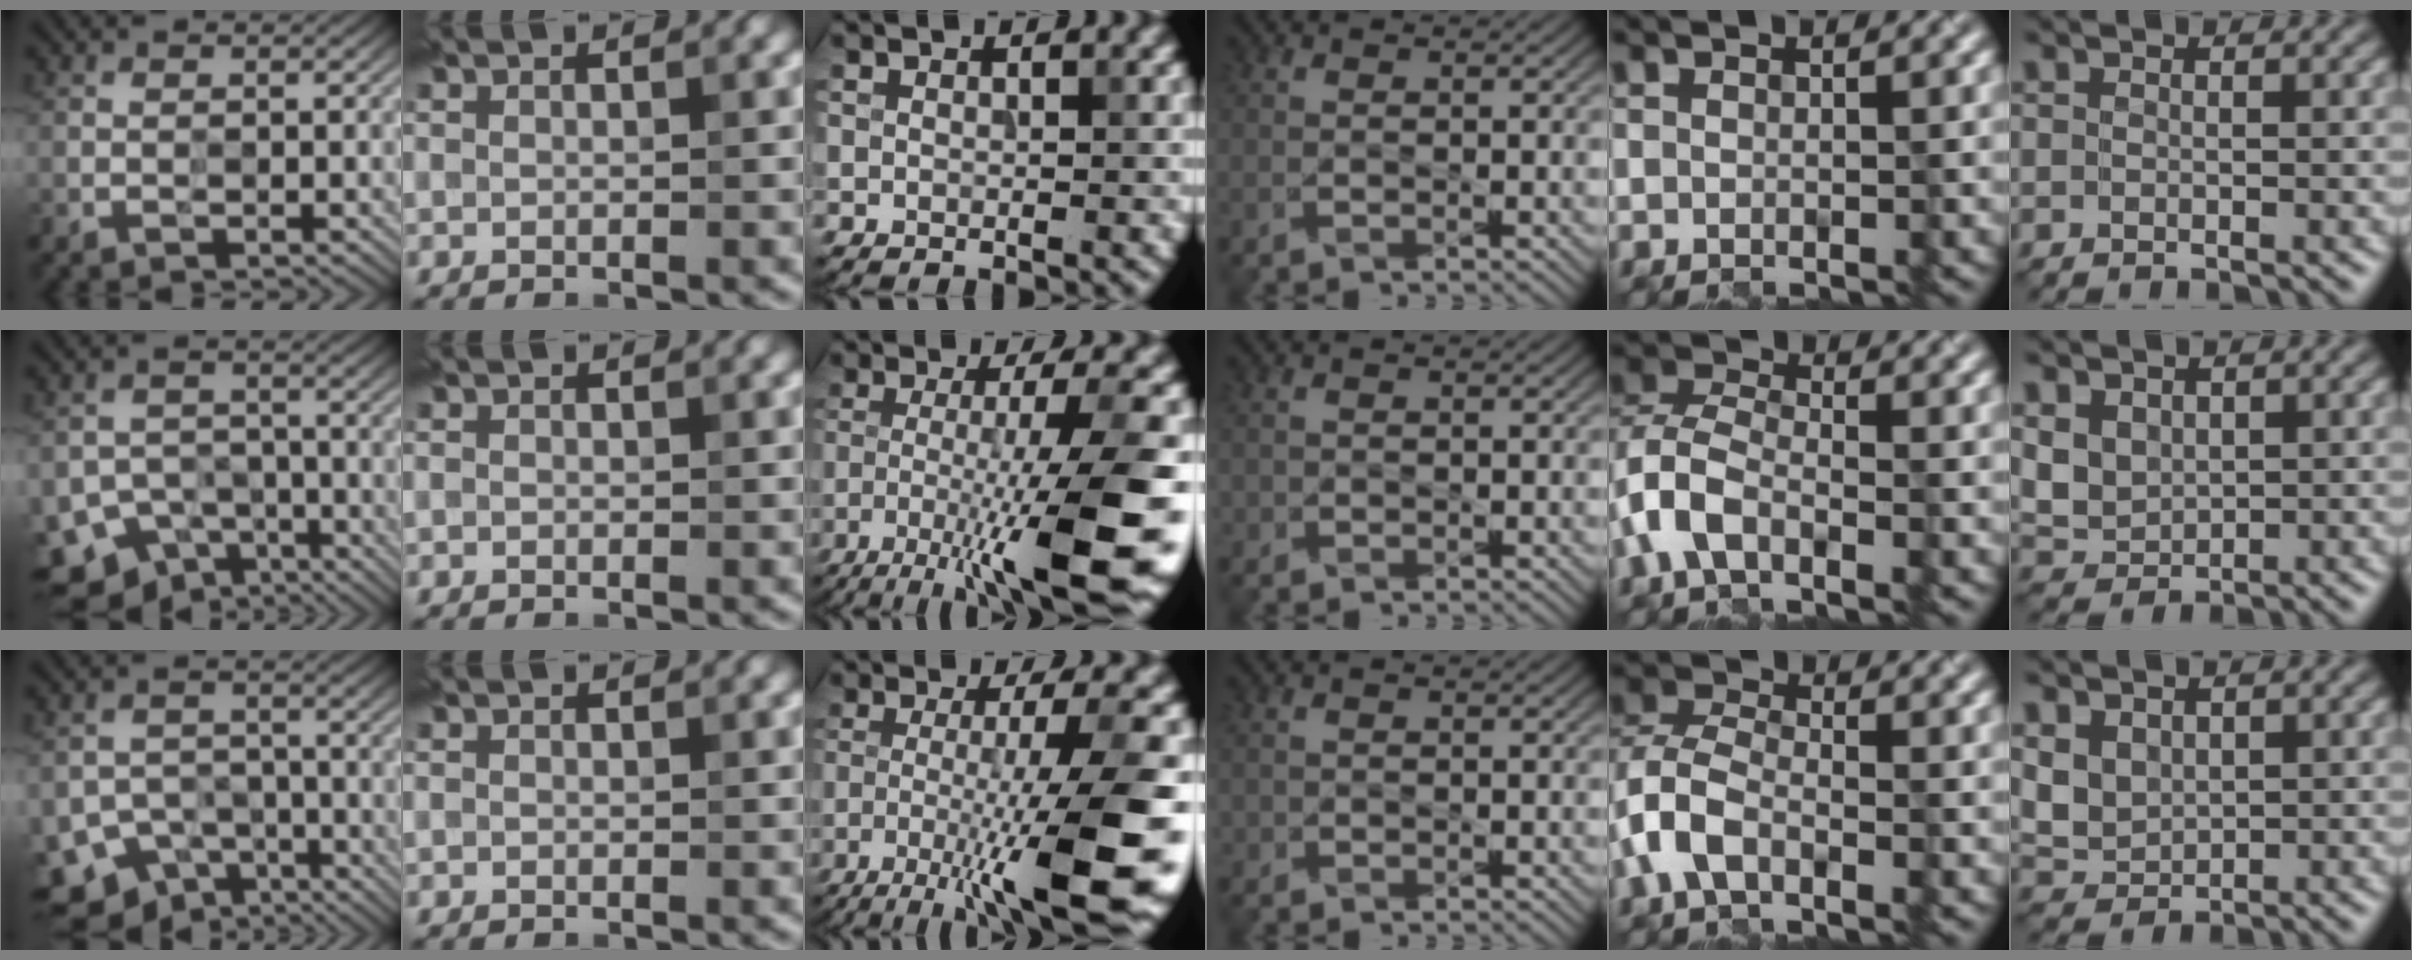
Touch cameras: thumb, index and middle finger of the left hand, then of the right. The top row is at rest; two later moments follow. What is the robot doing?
{"motion": "wipe", "object": "plastic plate"}